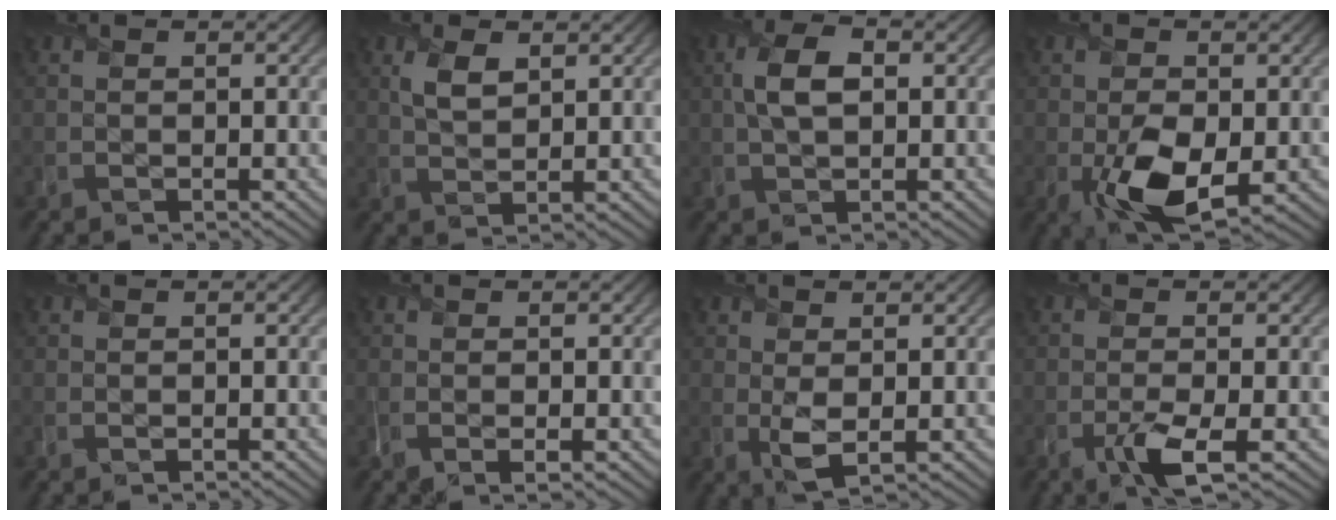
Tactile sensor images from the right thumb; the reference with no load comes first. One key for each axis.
{"total": 3.5, "fx": 1.6, "fy": 1.8, "fz": 2.5, "tx": -0.060, "ty": 0.000, "tz": 0.033}
{"total": 4.7, "fx": 0.6, "fy": 2.5, "fz": 3.9, "tx": -0.087, "ty": 0.006, "tz": 0.008}
{"total": 7.1, "fx": -1.5, "fy": 4.4, "fz": 5.4, "tx": -0.118, "ty": -0.027, "tz": -0.019}
{"total": 0.0}
{"total": 1.0, "fx": -0.2, "fy": 0.2, "fz": 1.0, "tx": -0.023, "ty": -0.003, "tz": -0.007}
{"total": 2.6, "fx": 0.4, "fy": 1.3, "fz": 2.2, "tx": -0.051, "ty": -0.007, "tz": 0.011}
{"total": 3.4, "fx": -1.5, "fy": 0.7, "fz": 3.0, "tx": -0.063, "ty": -0.004, "tz": -0.034}